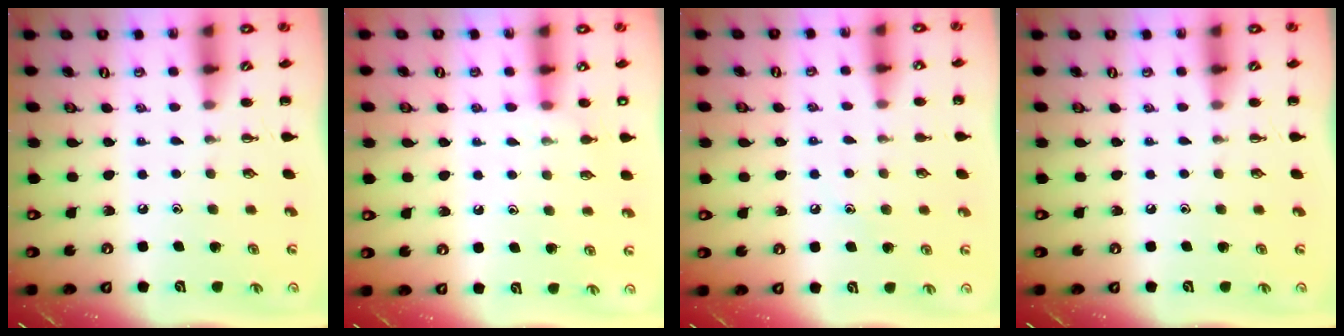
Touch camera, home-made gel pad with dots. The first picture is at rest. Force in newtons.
{"total": 7.7, "press": 7.6, "slide": 1.5}
{"total": 6.1, "press": 5.8, "slide": 1.7}
{"total": 0.0}